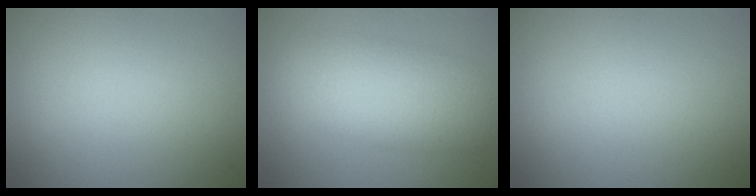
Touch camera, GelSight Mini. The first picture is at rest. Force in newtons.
{"total": 6.4, "press": 6.4, "slide": 0.5}
{"total": 0.0}